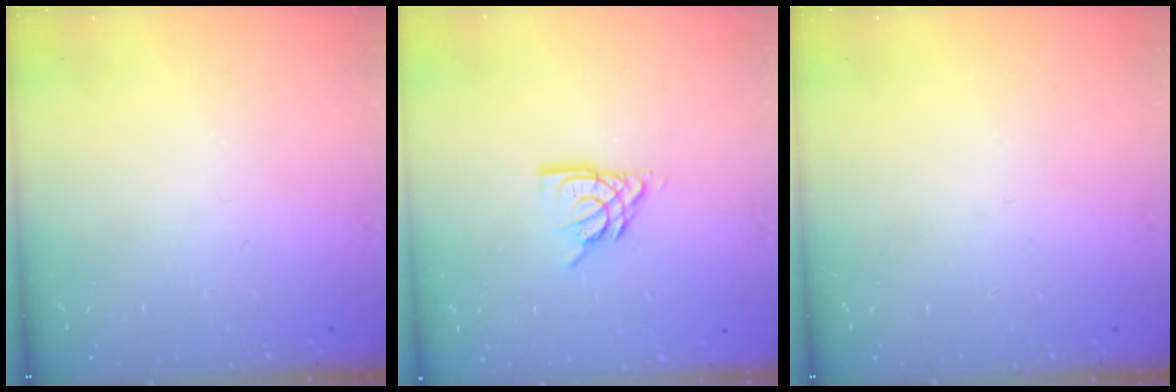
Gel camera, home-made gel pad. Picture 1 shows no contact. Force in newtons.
{"total": 10.2, "press": 10.1, "slide": 1.4}
{"total": 0.0}